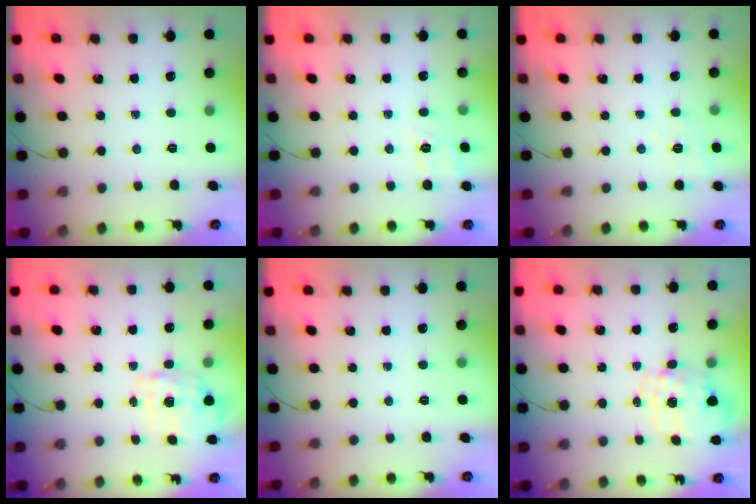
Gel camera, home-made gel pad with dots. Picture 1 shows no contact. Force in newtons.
{"total": 7.2, "press": 6.9, "slide": 2.2}
{"total": 7.7, "press": 7.4, "slide": 2.0}
{"total": 1.7, "press": 1.6, "slide": 0.5}
{"total": 0.0}
{"total": 1.1, "press": 1.0, "slide": 0.5}